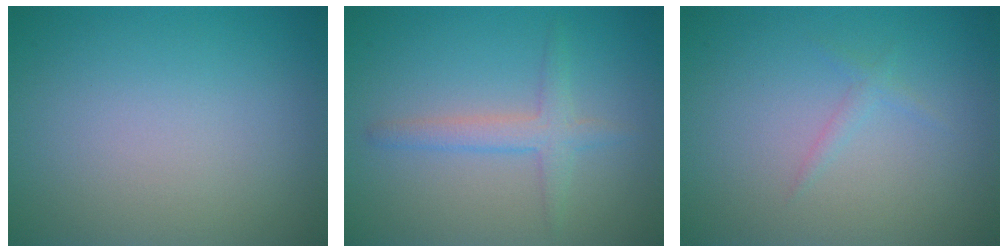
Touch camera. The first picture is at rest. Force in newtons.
{"total": 2.3, "press": 2.3, "slide": 0.1}
{"total": 0.8, "press": 0.8, "slide": 0.0}